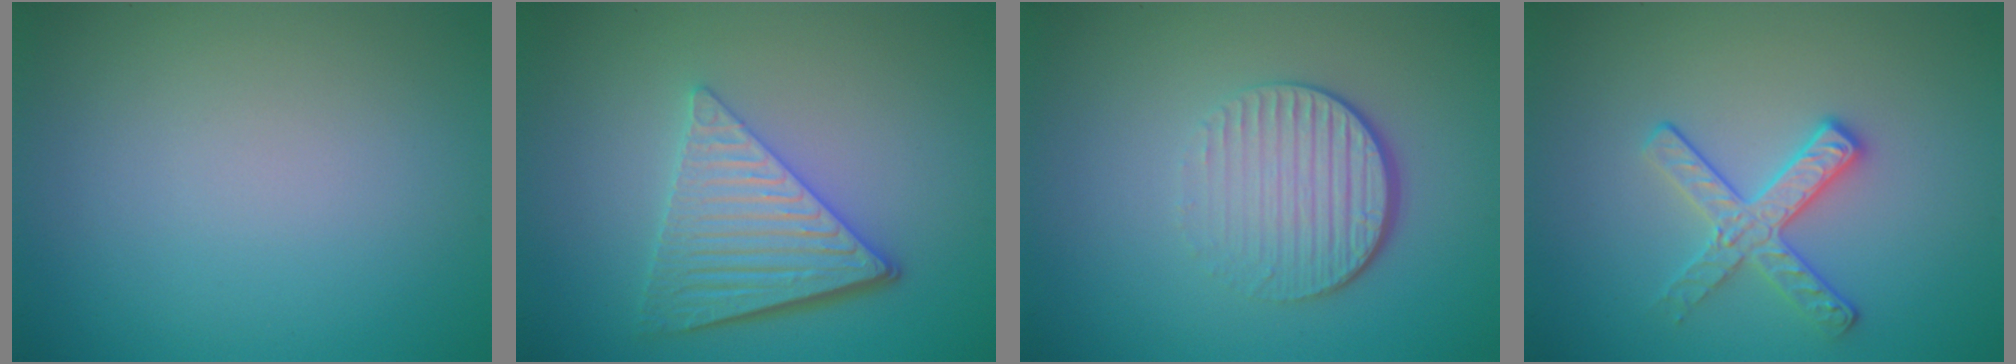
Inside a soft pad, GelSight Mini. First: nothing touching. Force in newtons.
{"total": 5.6, "press": 4.2, "slide": 3.6}
{"total": 4.3, "press": 2.7, "slide": 3.4}
{"total": 2.8, "press": 2.7, "slide": 0.7}